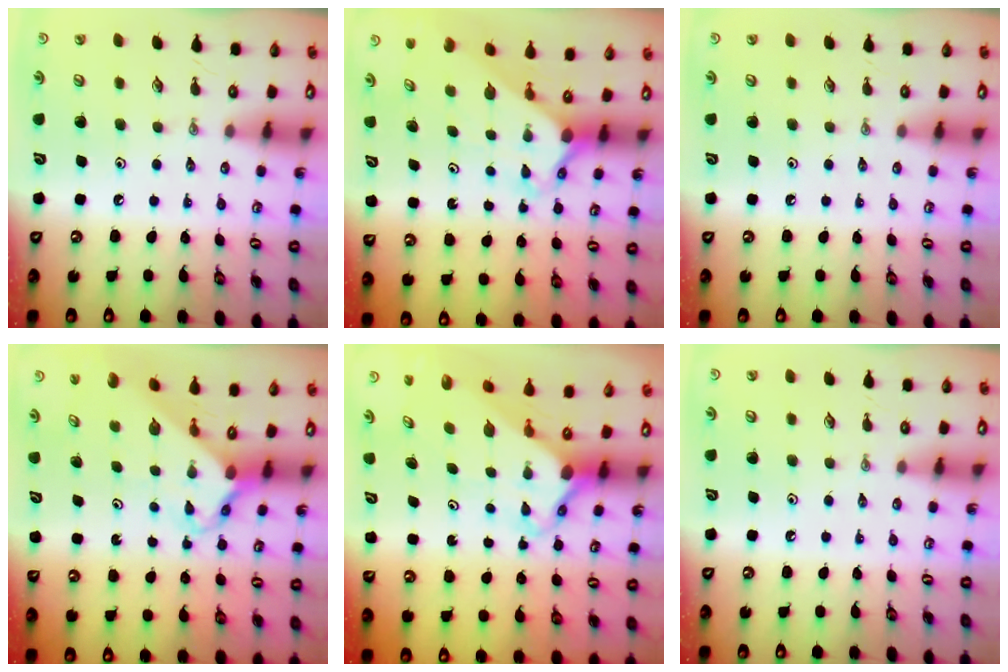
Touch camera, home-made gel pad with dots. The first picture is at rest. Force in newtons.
{"total": 2.6, "press": 2.6, "slide": 0.2}
{"total": 0.0}
{"total": 2.6, "press": 2.6, "slide": 0.2}
{"total": 3.7, "press": 3.7, "slide": 0.3}
{"total": 0.0}